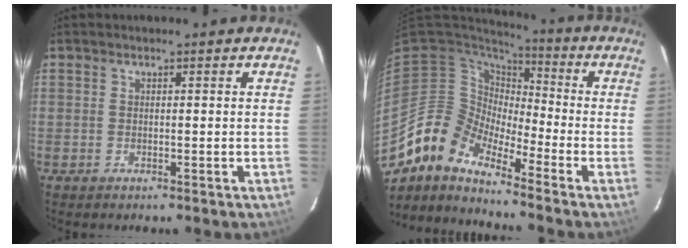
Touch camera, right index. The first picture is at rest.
{"total": 10.2, "force": [-9.0, 3.7, 3.3], "torque": [-0.057, 0.008, -0.192]}